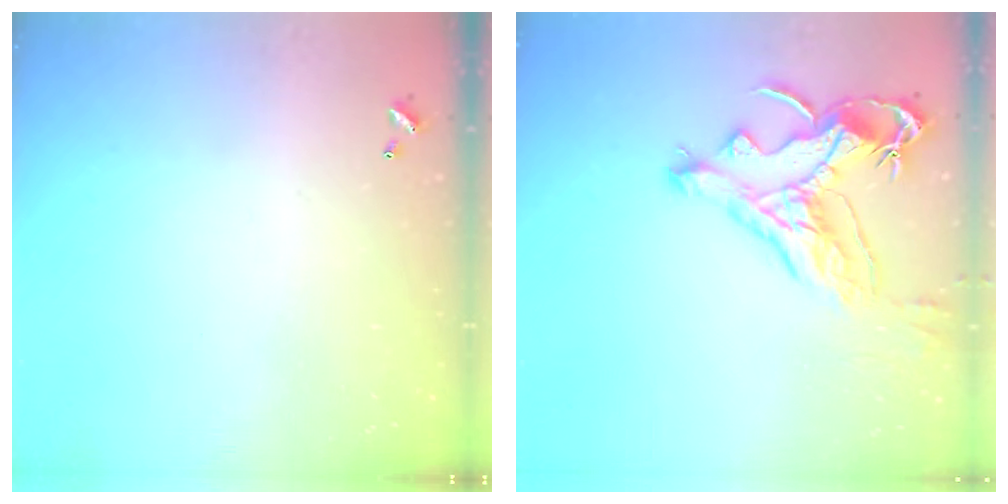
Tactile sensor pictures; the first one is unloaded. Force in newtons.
{"total": 5.6, "press": 5.5, "slide": 1.4}